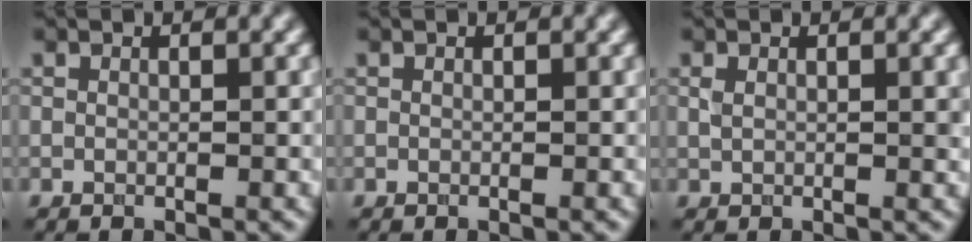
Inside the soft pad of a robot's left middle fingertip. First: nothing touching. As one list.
[{"total": 0.0}, {"total": 1.8, "force": [0.6, 0.7, 1.5], "torque": [-0.029, -0.002, 0.012]}]